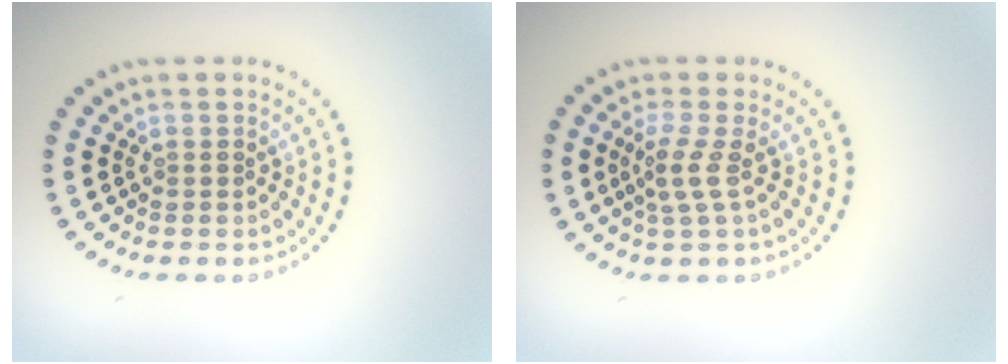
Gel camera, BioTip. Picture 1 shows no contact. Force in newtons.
{"total": 2.2, "press": 1.5, "slide": 1.6}